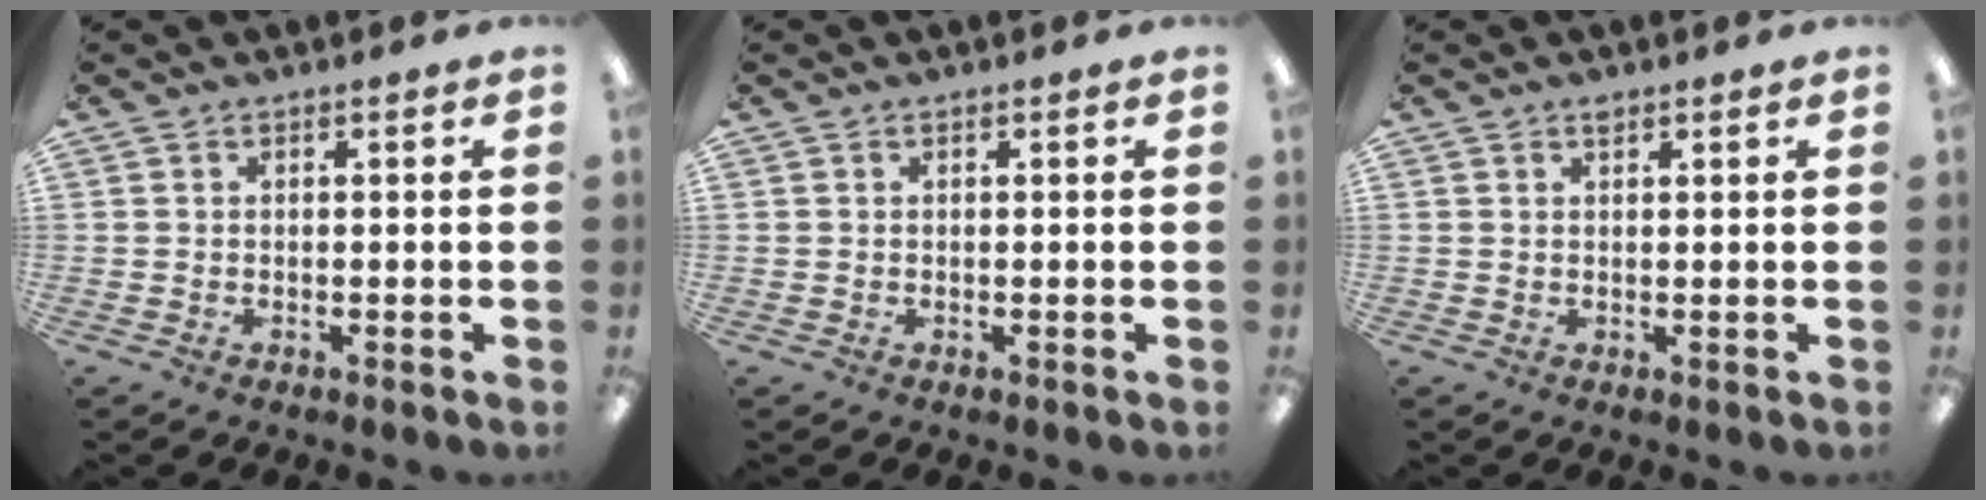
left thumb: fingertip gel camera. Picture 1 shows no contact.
{"total": 0.0}
{"total": 1.2, "force": [1.0, 0.3, 0.5], "torque": [-0.011, 0.001, 0.019]}